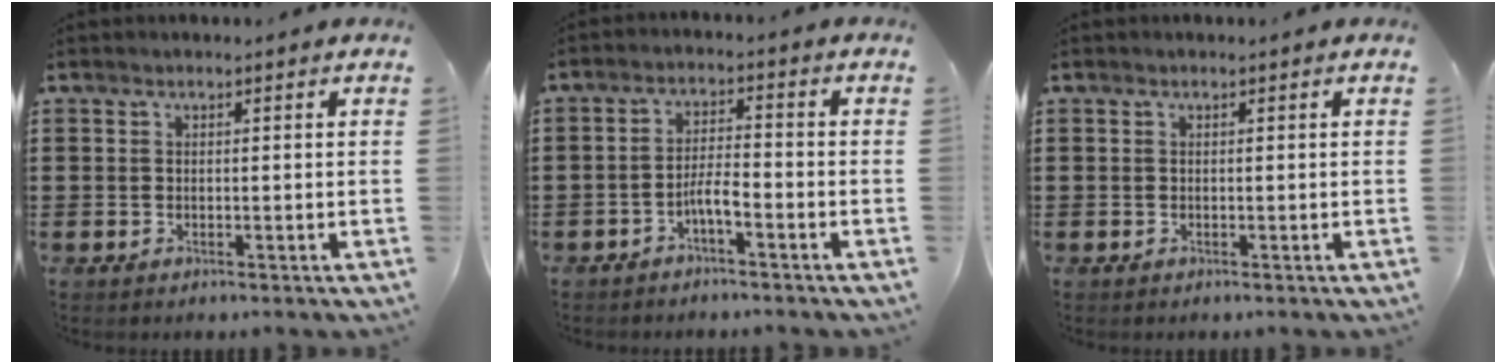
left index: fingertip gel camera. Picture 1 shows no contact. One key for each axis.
{"total": 3.7, "fx": -2.1, "fy": 0.6, "fz": 3.0, "tx": -0.061, "ty": 0.005, "tz": -0.042}
{"total": 0.0}